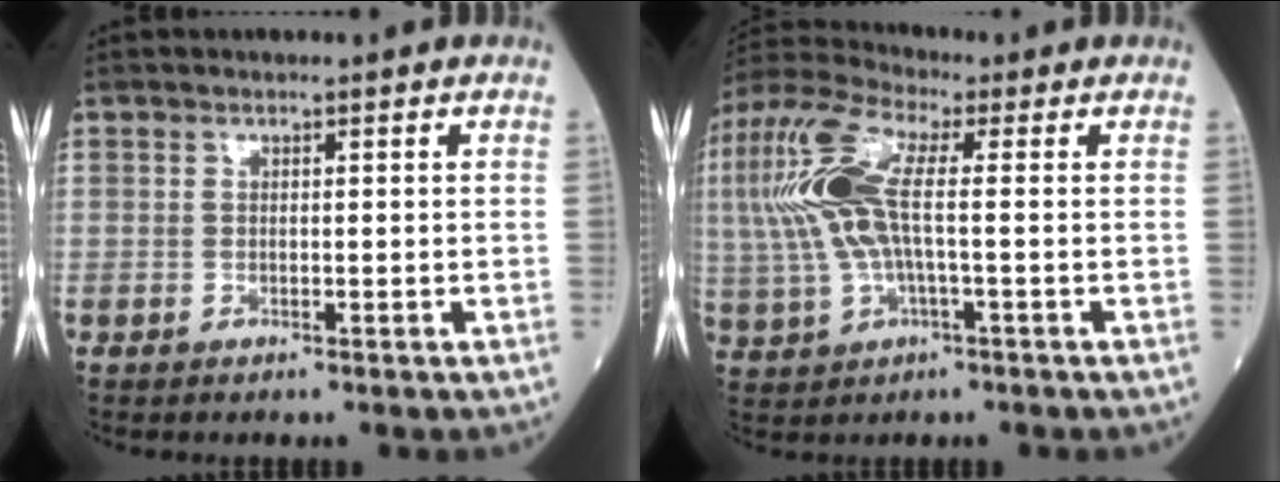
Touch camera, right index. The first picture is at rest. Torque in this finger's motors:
{"motor_torque": [1.41, 0.73, 0.68, 0.21]}